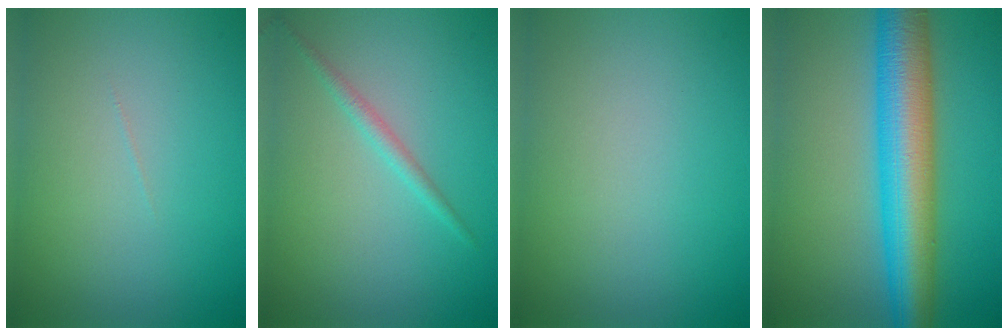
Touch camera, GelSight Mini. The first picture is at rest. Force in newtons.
{"total": 1.3, "press": 1.3, "slide": 0.1}
{"total": 0.0}
{"total": 10.0, "press": 10.0, "slide": 0.2}